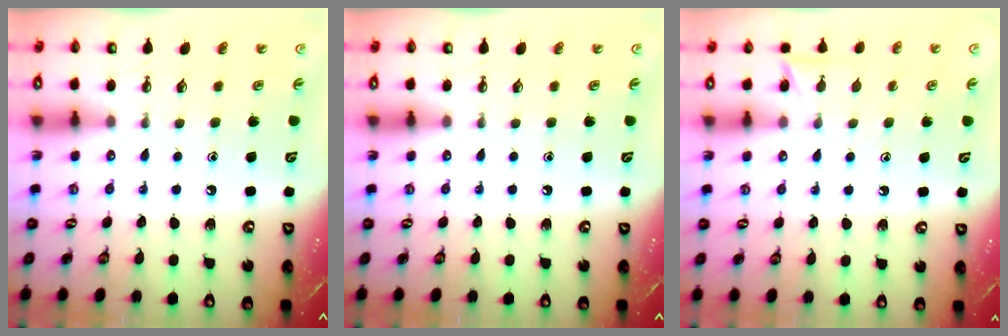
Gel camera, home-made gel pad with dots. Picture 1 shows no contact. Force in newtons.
{"total": 0.0}
{"total": 6.8, "press": 6.7, "slide": 0.6}